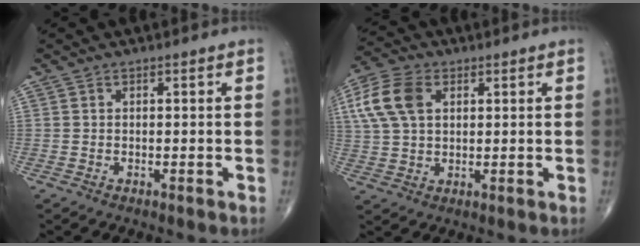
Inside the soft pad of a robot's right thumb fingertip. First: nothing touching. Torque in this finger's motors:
{"motor_torque": [-0.09, 0.19, 0.12, -0.05, 0.07]}